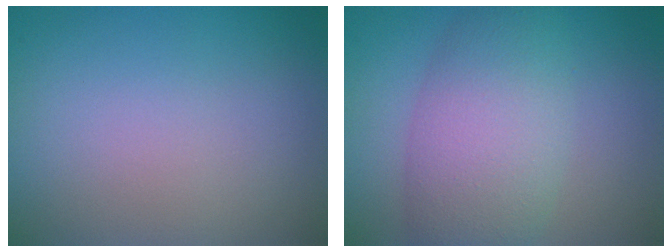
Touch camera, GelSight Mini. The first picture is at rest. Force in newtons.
{"total": 6.9, "press": 6.9, "slide": 0.4}